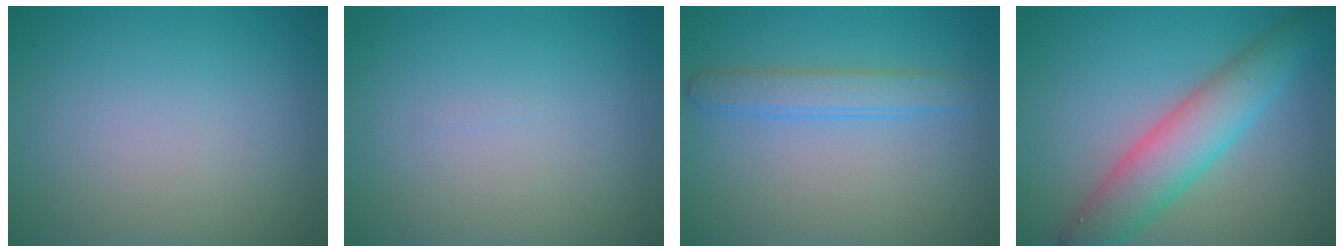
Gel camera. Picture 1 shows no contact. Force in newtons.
{"total": 0.0}
{"total": 2.5, "press": 2.5, "slide": 0.1}
{"total": 6.0, "press": 6.0, "slide": 0.1}